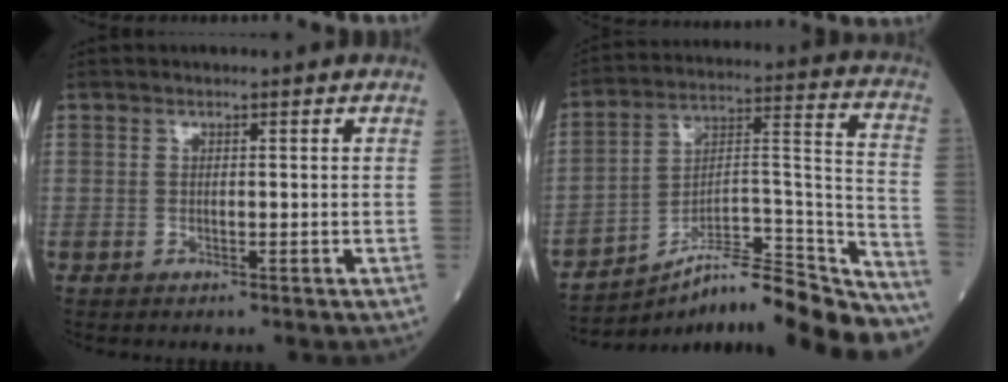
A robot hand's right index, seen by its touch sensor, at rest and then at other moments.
{"total": 24.8, "force": [-21.4, 3.8, 12.0], "torque": [-0.119, 0.037, -0.322]}